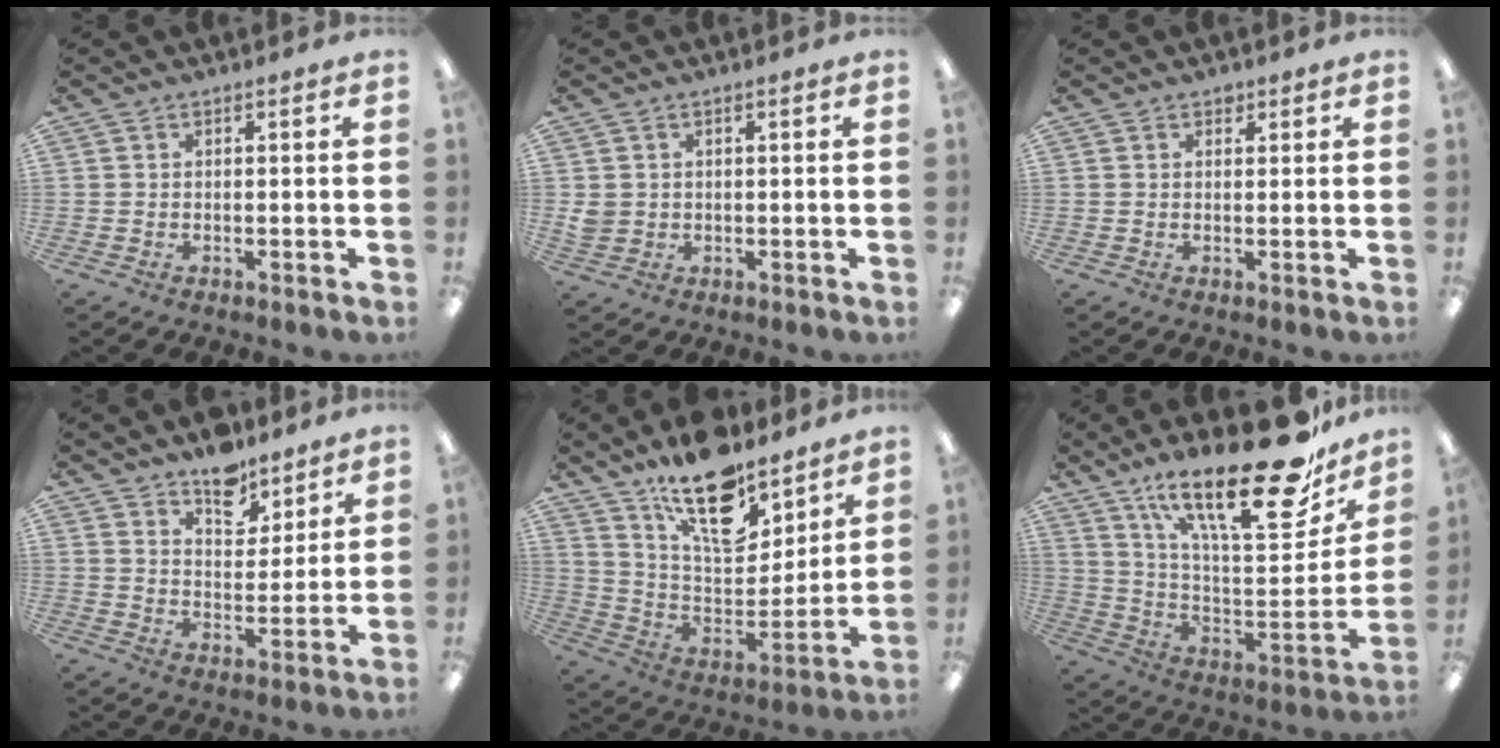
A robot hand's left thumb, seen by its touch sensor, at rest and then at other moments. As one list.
[{"total": 2.7, "force": [0.4, 2.6, 0.7], "torque": [-0.008, 0.001, 0.007]}, {"total": 1.4, "force": [1.1, 0.9, 0.3], "torque": [0.001, -0.001, 0.018]}, {"total": 9.3, "force": [7.6, 4.7, 2.8], "torque": [-0.021, -0.055, 0.133]}, {"total": 20.2, "force": [14.1, 9.3, 11.0], "torque": [-0.176, -0.094, 0.251]}, {"total": 27.8, "force": [18.9, 8.4, 18.5], "torque": [-0.280, -0.124, 0.313]}]